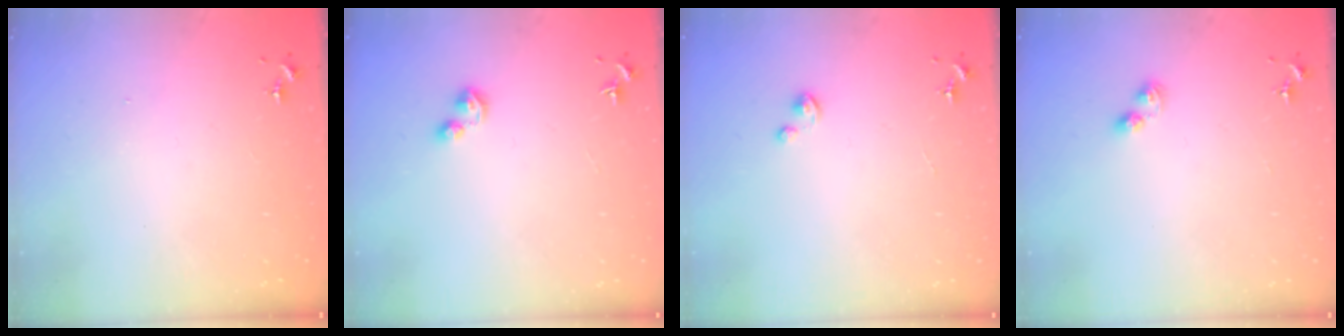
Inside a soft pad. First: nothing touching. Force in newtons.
{"total": 3.6, "press": 3.5, "slide": 0.8}
{"total": 1.8, "press": 1.8, "slide": 0.2}
{"total": 4.1, "press": 4.1, "slide": 0.5}